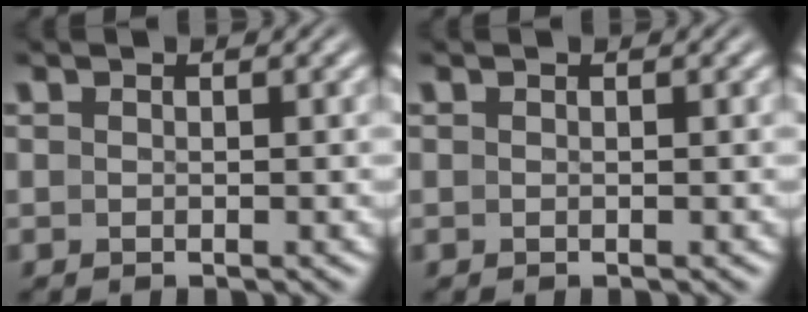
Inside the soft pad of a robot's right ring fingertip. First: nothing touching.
{"total": 0.0}